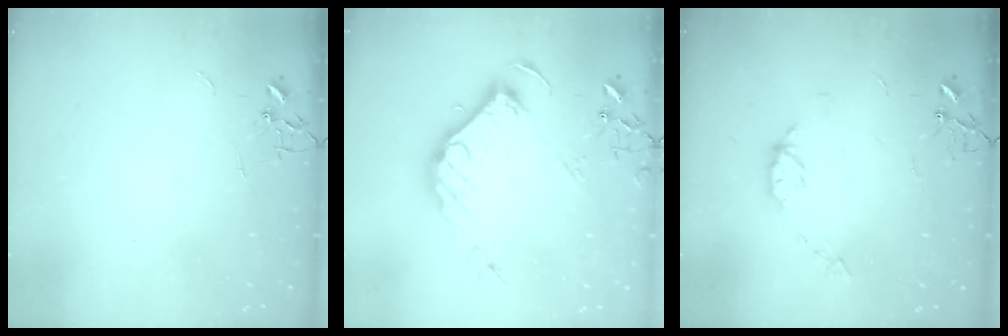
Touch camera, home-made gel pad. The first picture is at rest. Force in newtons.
{"total": 16.9, "press": 16.8, "slide": 1.7}
{"total": 7.1, "press": 7.1, "slide": 0.3}